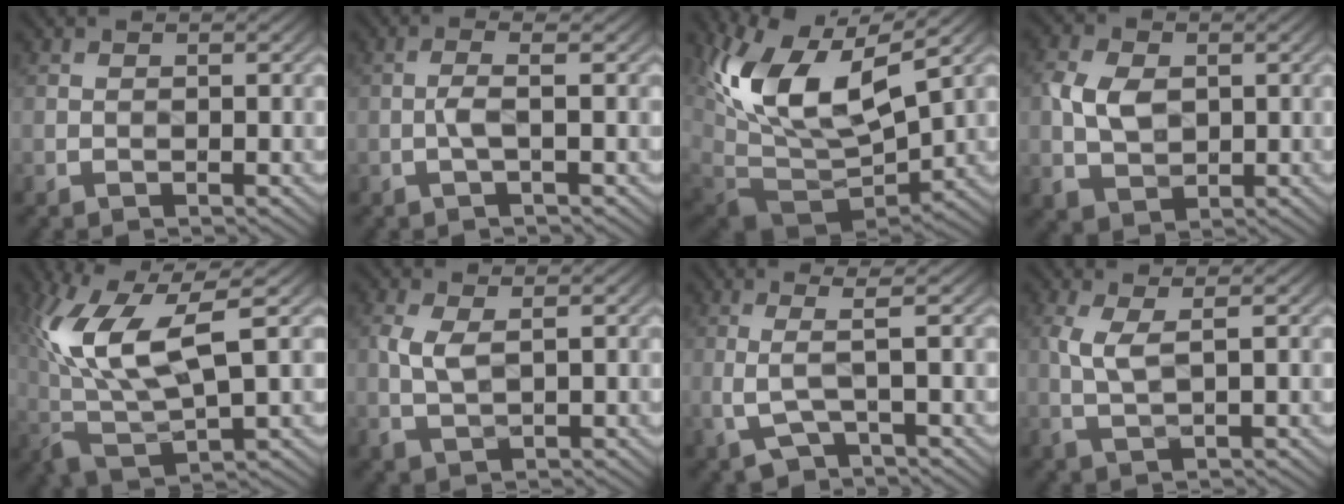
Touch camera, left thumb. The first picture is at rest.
{"total": 2.1, "force": [-0.3, 0.2, 2.1], "torque": [-0.045, 0.005, -0.011]}
{"total": 15.7, "force": [5.7, 7.8, 12.3], "torque": [-0.272, 0.001, 0.108]}
{"total": 5.8, "force": [0.4, 4.1, 4.1], "torque": [-0.095, 0.001, 0.008]}
{"total": 13.7, "force": [3.0, 5.6, 12.2], "torque": [-0.273, 0.001, 0.059]}
{"total": 3.7, "force": [0.6, 1.8, 3.2], "torque": [-0.086, 0.000, 0.017]}
{"total": 3.7, "force": [-0.2, 0.7, 3.6], "torque": [-0.071, 0.005, -0.007]}
{"total": 3.6, "force": [0.8, 1.0, 3.4], "torque": [-0.084, 0.004, 0.019]}